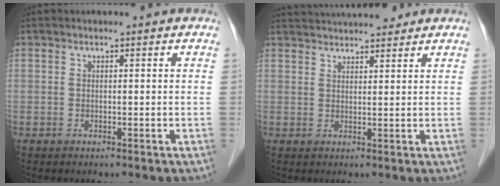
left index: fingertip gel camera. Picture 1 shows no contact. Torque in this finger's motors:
{"motor_torque": [-0.22, -0.34, 0.15, 0.05]}